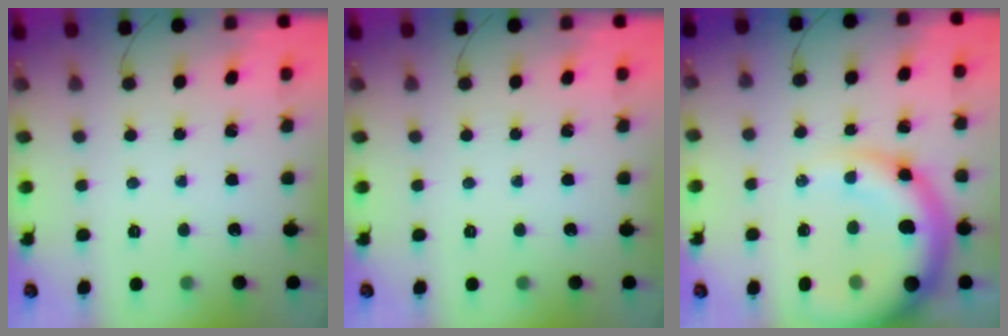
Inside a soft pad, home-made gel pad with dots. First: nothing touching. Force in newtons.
{"total": 0.0}
{"total": 12.8, "press": 12.4, "slide": 3.3}